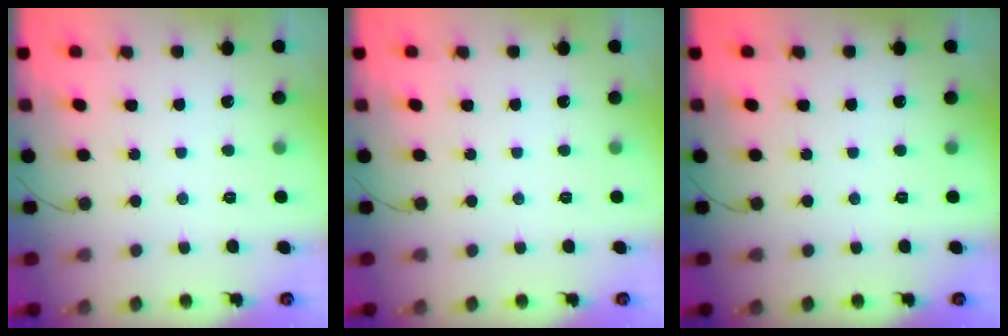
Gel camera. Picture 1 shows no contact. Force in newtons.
{"total": 0.0}
{"total": 0.0}